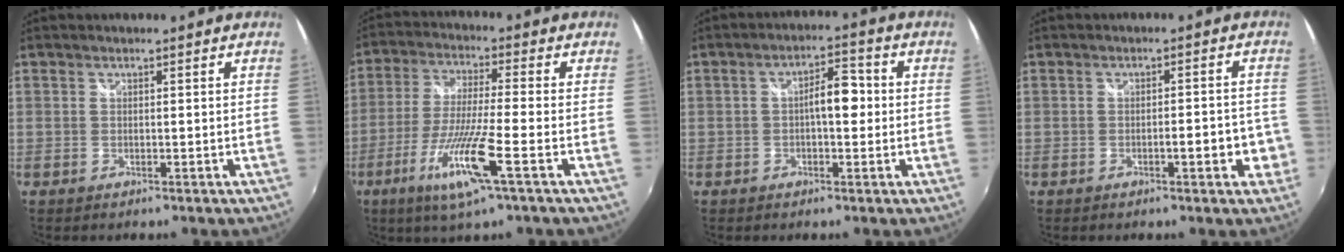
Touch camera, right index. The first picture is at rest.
{"total": 12.8, "force": [-5.6, 0.0, 11.5], "torque": [-0.242, -0.019, -0.109]}
{"total": 5.6, "force": [-0.2, 2.2, 5.1], "torque": [-0.082, 0.012, -0.005]}
{"total": 4.7, "force": [-1.8, 1.2, 4.2], "torque": [-0.061, 0.002, -0.024]}